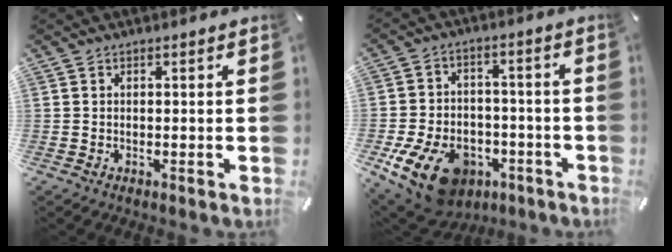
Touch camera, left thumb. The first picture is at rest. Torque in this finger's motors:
{"motor_torque": [1.90, 2.82, 0.55, 0.36, 0.30]}